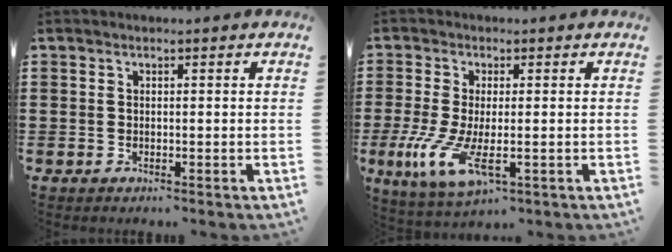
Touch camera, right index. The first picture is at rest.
{"total": 7.8, "force": [-2.3, 2.3, 7.1], "torque": [-0.155, -0.023, -0.039]}